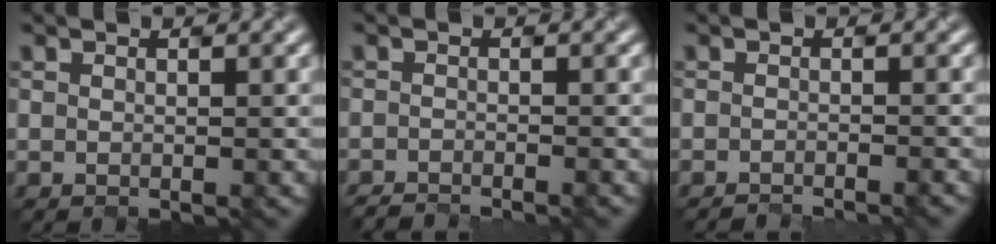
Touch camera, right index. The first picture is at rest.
{"total": 1.6, "force": [-1.6, 0.0, 0.1], "torque": [0.014, -0.005, -0.030]}
{"total": 1.2, "force": [-1.2, 0.0, 0.2], "torque": [0.011, -0.008, -0.031]}